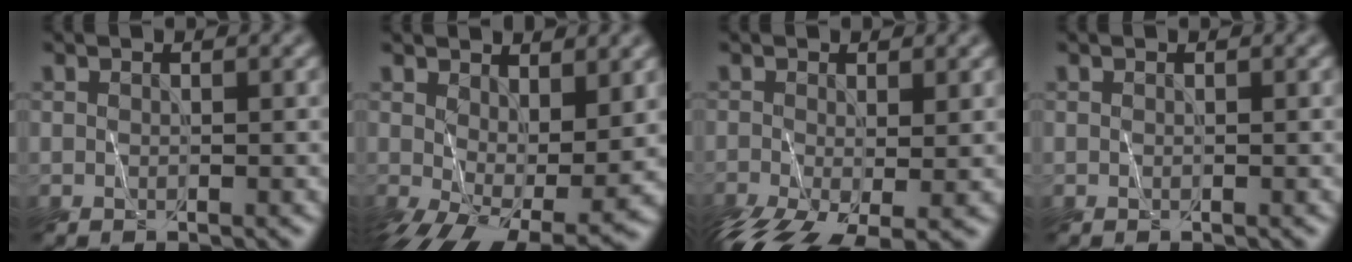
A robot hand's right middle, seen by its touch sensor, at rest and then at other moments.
{"total": 8.9, "force": [-1.2, 4.7, 7.4], "torque": [-0.141, -0.038, -0.005]}
{"total": 6.9, "force": [-3.9, 2.7, 5.1], "torque": [-0.113, -0.030, -0.069]}
{"total": 0.0}